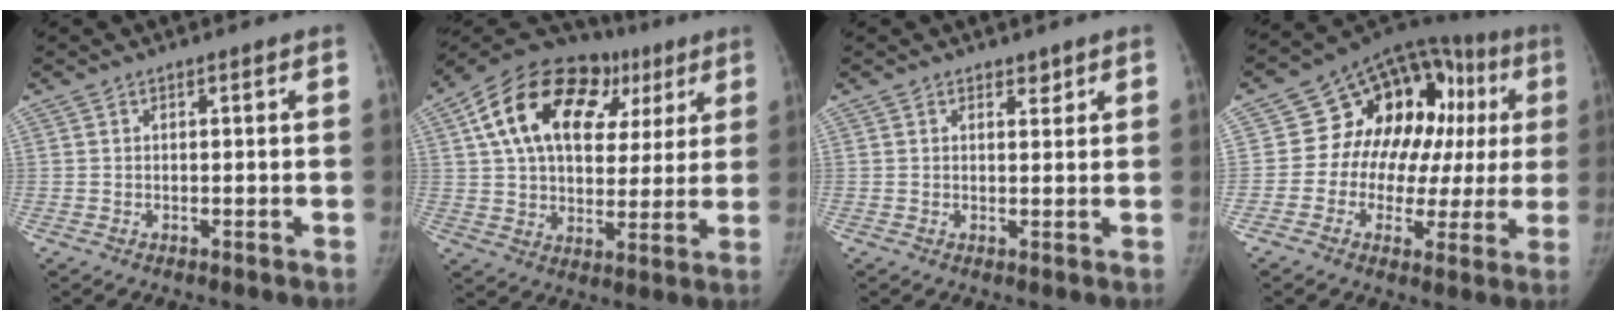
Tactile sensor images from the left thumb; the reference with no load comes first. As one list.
[{"total": 25.1, "force": [9.7, 15.9, 16.7], "torque": [-0.247, 0.037, 0.155]}, {"total": 1.3, "force": [1.0, 0.7, 0.3], "torque": [0.009, -0.007, 0.014]}, {"total": 20.8, "force": [3.0, 14.4, 14.7], "torque": [-0.134, 0.046, 0.039]}]